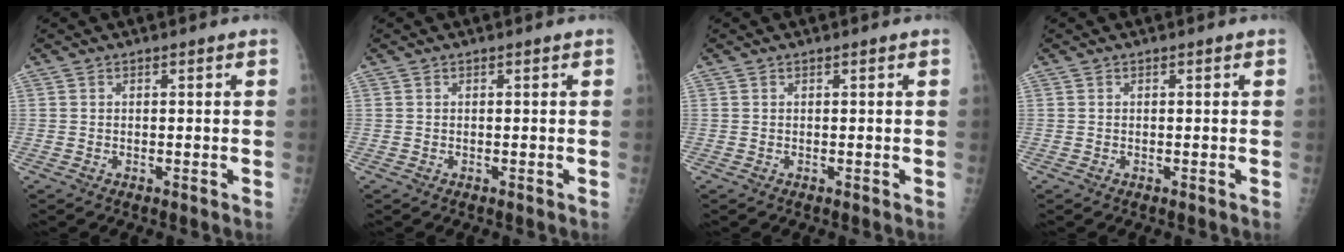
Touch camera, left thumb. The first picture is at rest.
{"total": 0.0}
{"total": 0.0}
{"total": 0.0}